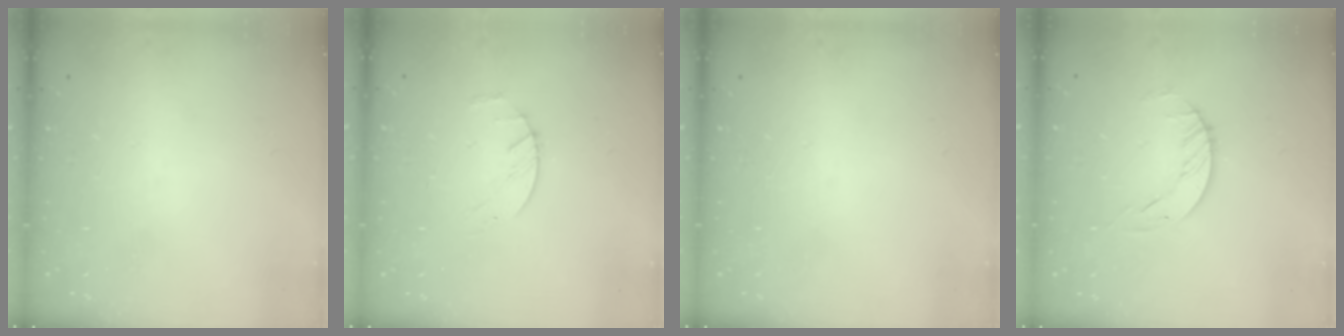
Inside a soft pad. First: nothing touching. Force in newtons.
{"total": 2.2, "press": 2.2, "slide": 0.3}
{"total": 0.0}
{"total": 2.5, "press": 2.5, "slide": 0.3}